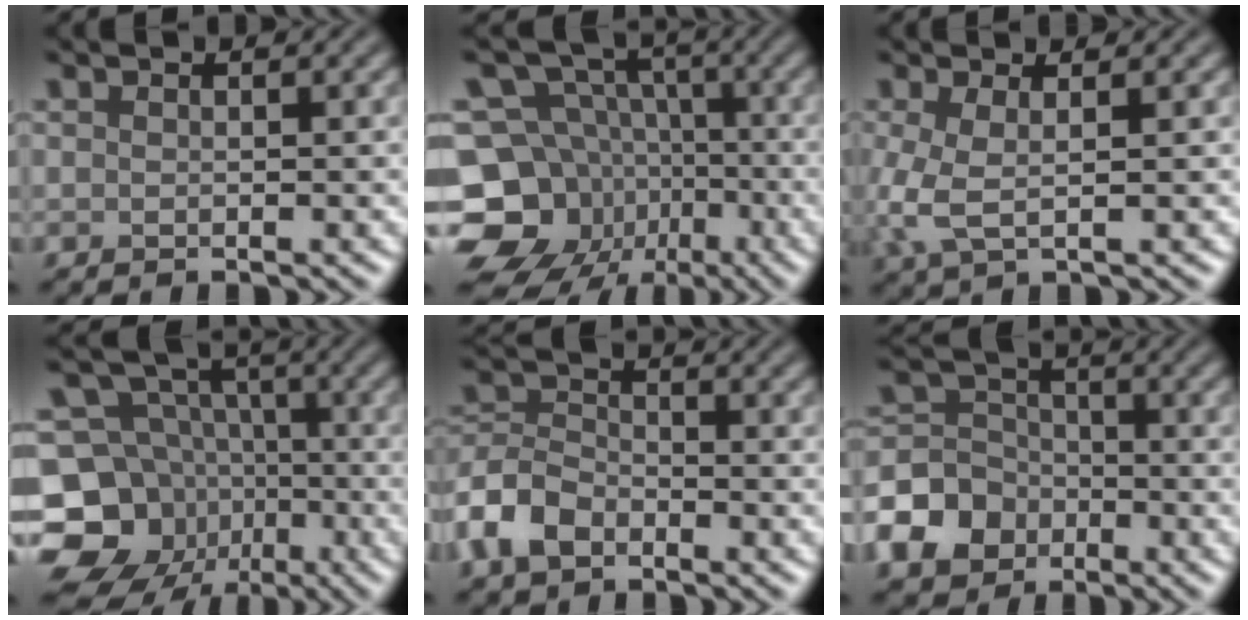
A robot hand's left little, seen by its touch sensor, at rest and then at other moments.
{"total": 14.3, "force": [-6.0, 12.1, 4.9], "torque": [-0.109, -0.019, -0.113]}
{"total": 3.2, "force": [0.0, 1.1, 3.0], "torque": [-0.080, -0.002, -0.004]}
{"total": 12.8, "force": [-5.4, 10.9, 4.2], "torque": [-0.088, -0.011, -0.109]}
{"total": 4.3, "force": [-2.6, 2.6, 2.2], "torque": [-0.048, 0.002, -0.064]}
{"total": 6.9, "force": [-3.5, 5.4, 2.5], "torque": [-0.049, -0.003, -0.089]}